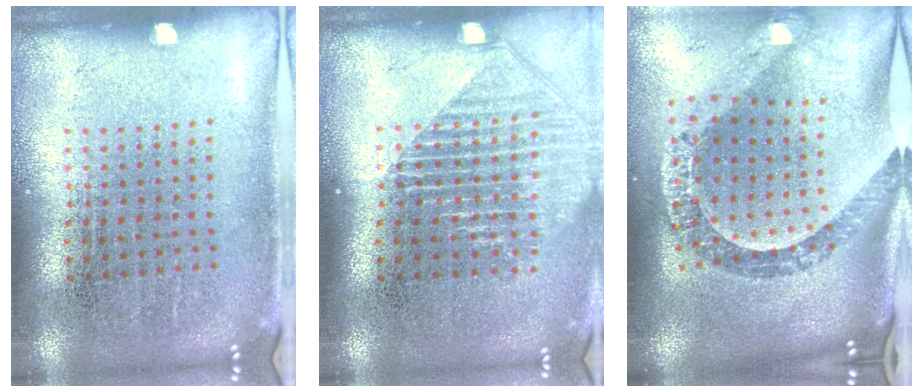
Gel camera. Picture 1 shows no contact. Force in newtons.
{"total": 1.6, "press": 1.4, "slide": 0.7}
{"total": 2.4, "press": 1.9, "slide": 1.5}